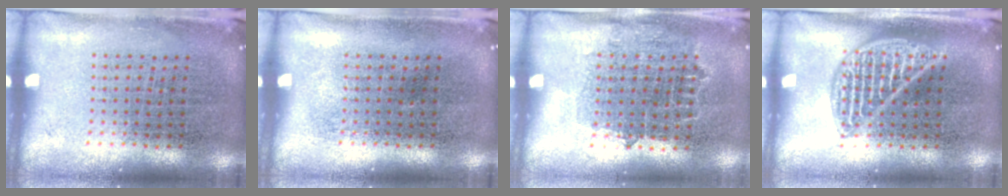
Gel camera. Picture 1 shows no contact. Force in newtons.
{"total": 0.0}
{"total": 0.8, "press": 0.7, "slide": 0.4}
{"total": 2.1, "press": 2.1, "slide": 0.2}